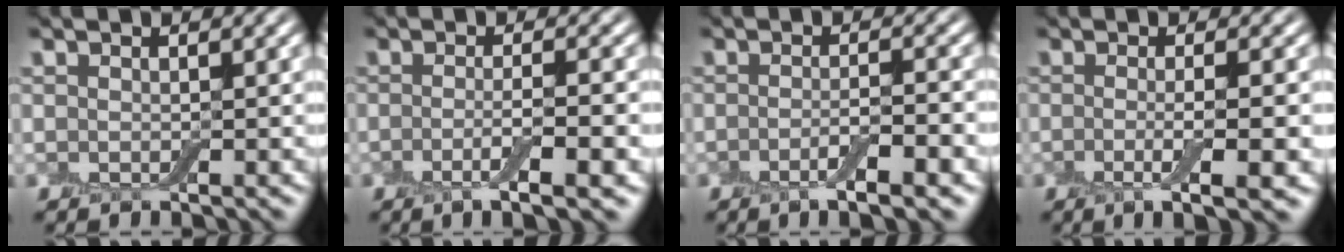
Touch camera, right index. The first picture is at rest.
{"total": 4.1, "force": [-1.2, 0.9, 3.8], "torque": [-0.064, -0.004, -0.023]}
{"total": 3.7, "force": [-1.5, 0.8, 3.3], "torque": [-0.055, -0.001, -0.027]}
{"total": 4.3, "force": [-0.9, 0.9, 4.1], "torque": [-0.067, -0.010, -0.016]}